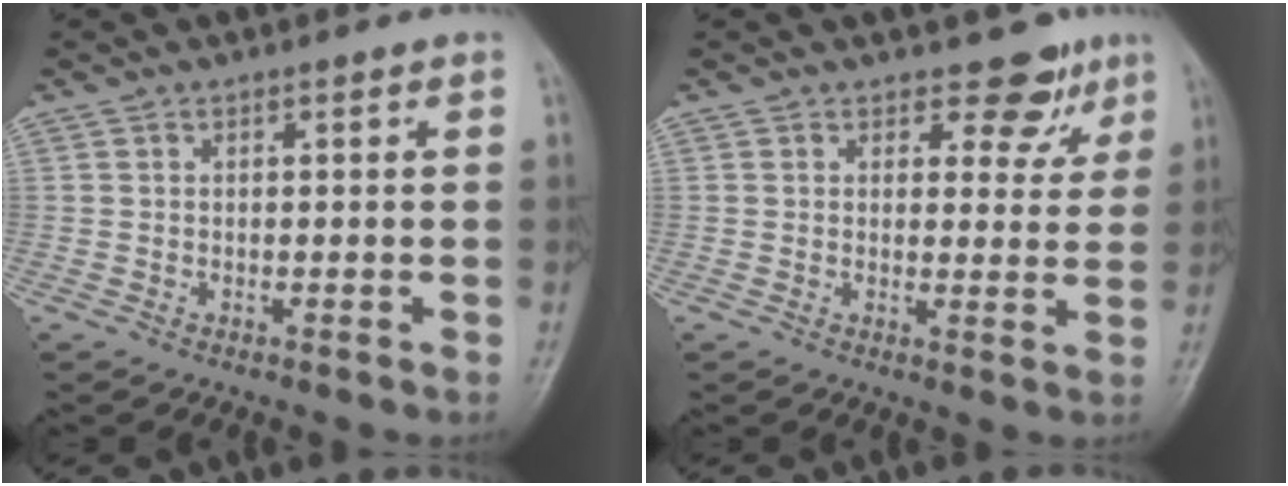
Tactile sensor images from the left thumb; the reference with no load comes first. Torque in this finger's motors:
{"motor_torque": [0.01, 0.08, -0.06, -0.29, 0.04]}